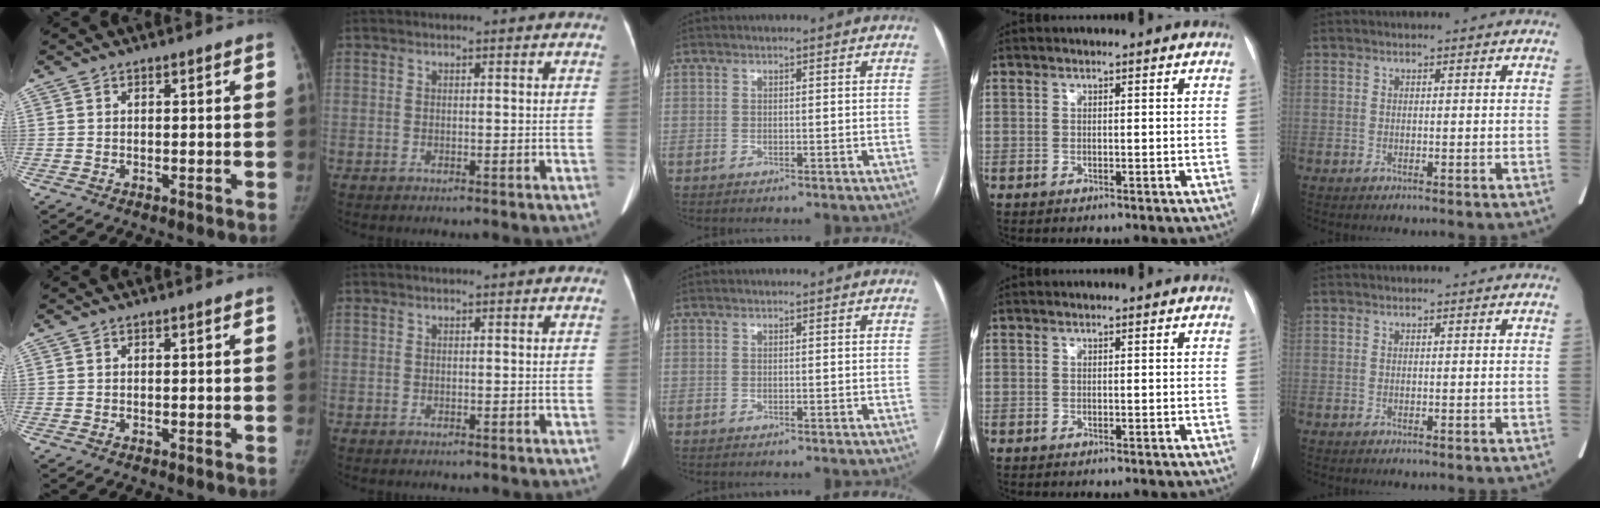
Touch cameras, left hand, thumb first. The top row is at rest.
{}